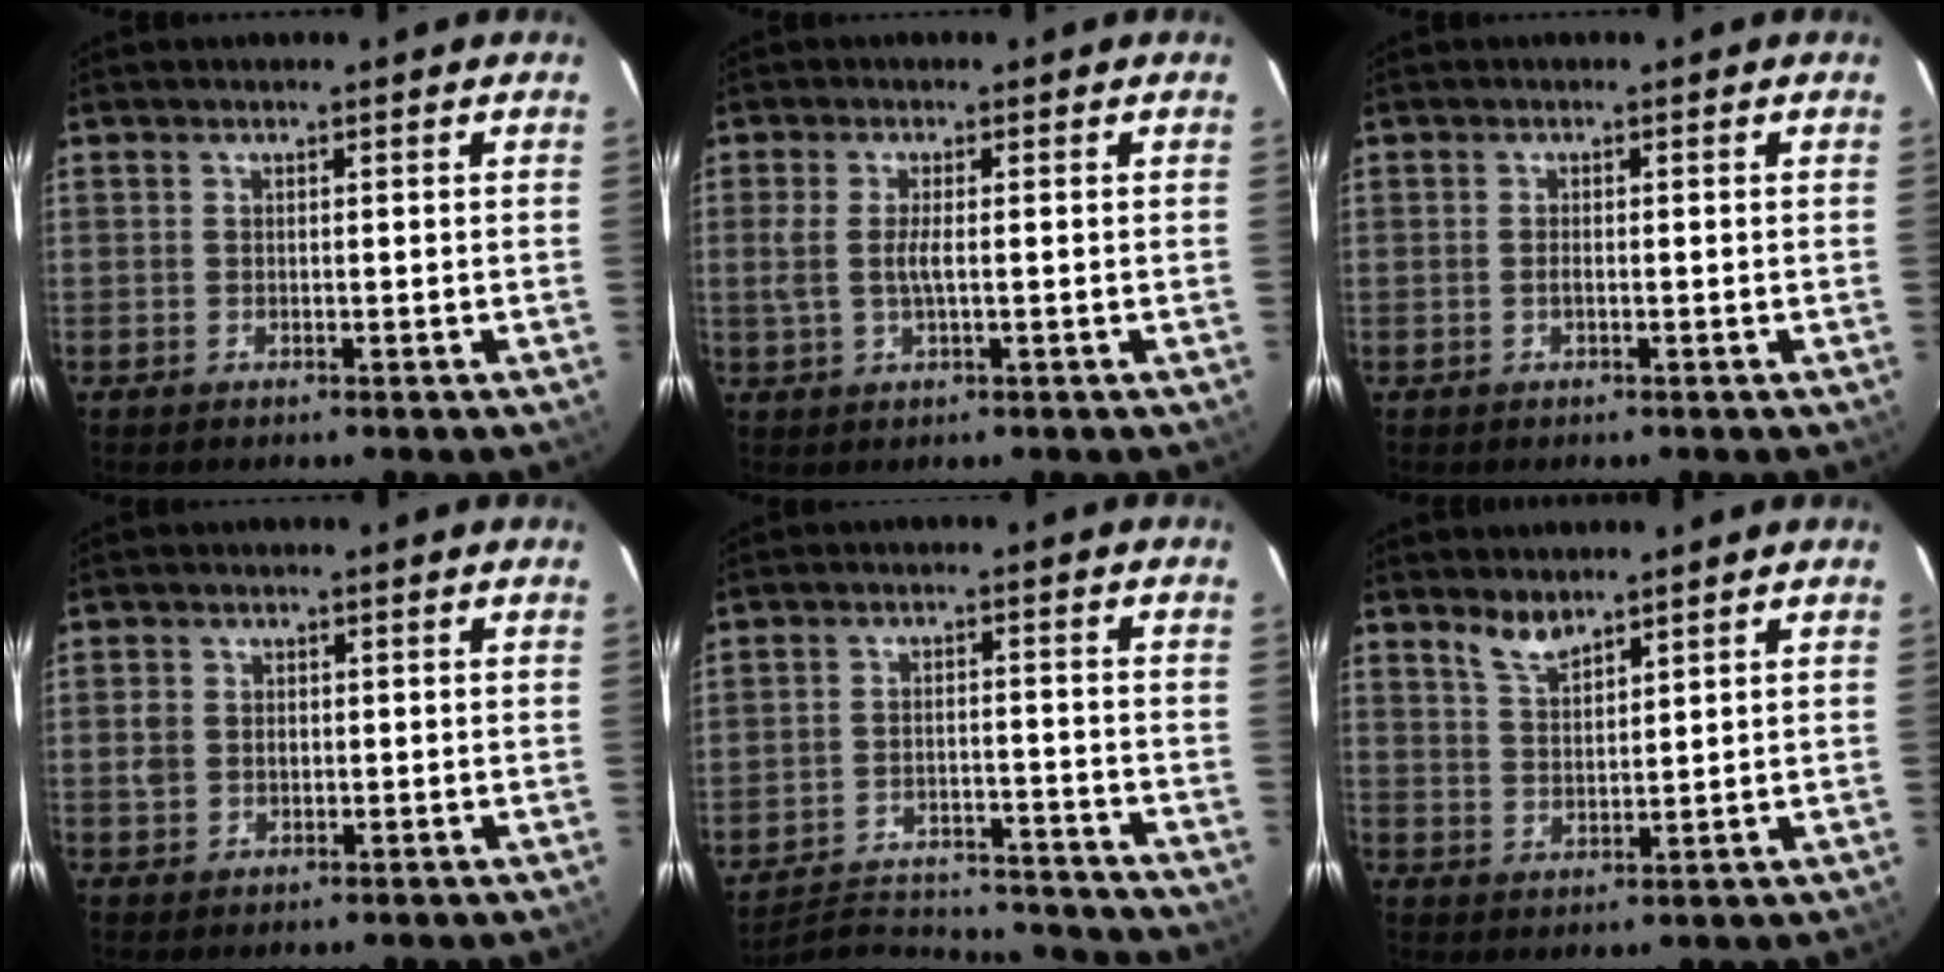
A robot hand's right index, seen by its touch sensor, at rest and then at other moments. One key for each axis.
{"total": 3.6, "fx": -0.1, "fy": 0.6, "fz": 3.5, "tx": -0.073, "ty": -0.003, "tz": -0.002}
{"total": 0.6, "fx": -0.3, "fy": 0.2, "fz": 0.5, "tx": -0.011, "ty": -0.001, "tz": -0.006}
{"total": 3.0, "fx": -0.1, "fy": 2.7, "fz": 1.3, "tx": -0.026, "ty": 0.006, "tz": -0.001}
{"total": 17.9, "fx": -16.8, "fy": 4.2, "fz": 4.3, "tx": -0.095, "ty": 0.015, "tz": -0.224}
{"total": 4.2, "fx": 3.6, "fy": 1.1, "fz": 1.9, "tx": -0.035, "ty": 0.003, "tz": 0.070}